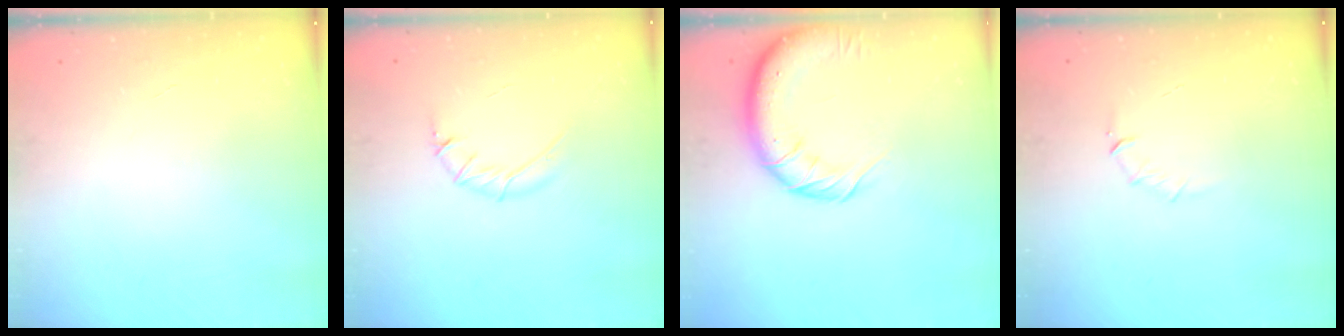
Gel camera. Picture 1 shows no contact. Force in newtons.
{"total": 4.1, "press": 3.9, "slide": 1.3}
{"total": 12.0, "press": 11.6, "slide": 3.0}
{"total": 5.0, "press": 4.8, "slide": 1.6}